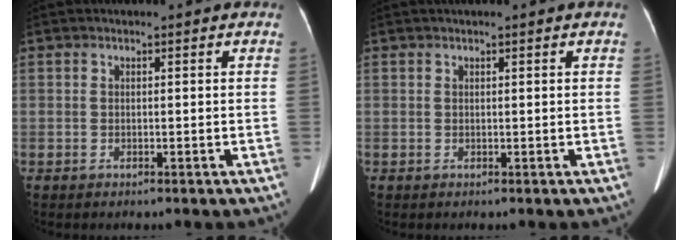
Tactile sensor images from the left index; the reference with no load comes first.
{"total": 1.1, "force": [0.8, 0.0, 0.7], "torque": [-0.008, 0.018, 0.015]}